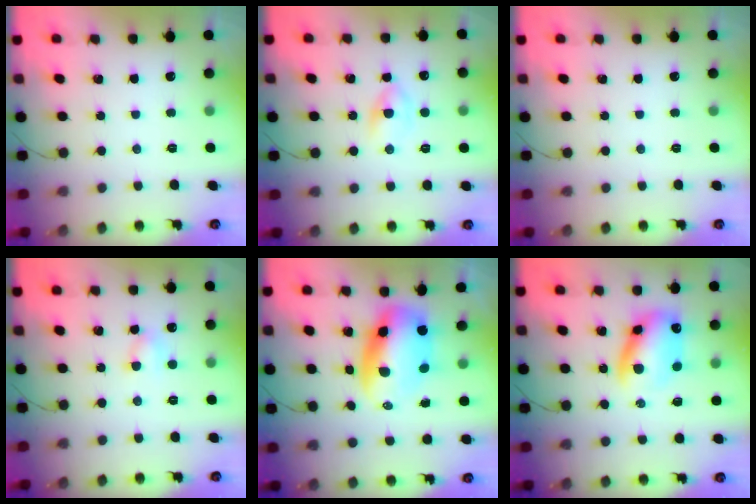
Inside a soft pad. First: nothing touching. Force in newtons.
{"total": 2.6, "press": 2.3, "slide": 1.1}
{"total": 0.0}
{"total": 3.4, "press": 3.3, "slide": 0.8}
{"total": 9.8, "press": 9.5, "slide": 2.5}
{"total": 11.3, "press": 10.9, "slide": 3.3}